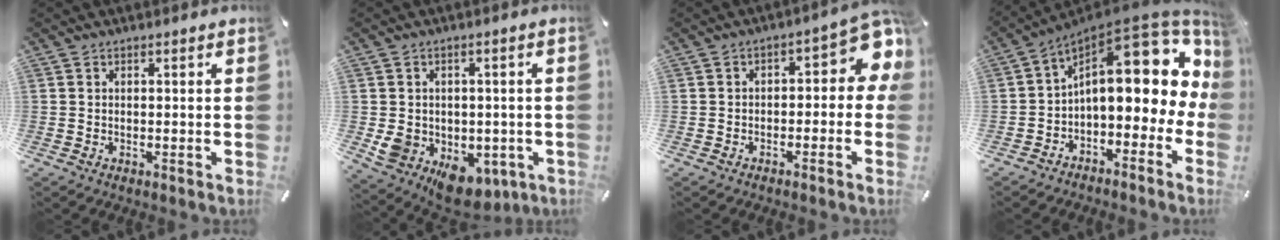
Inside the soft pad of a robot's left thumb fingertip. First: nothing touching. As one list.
[{"total": 9.6, "force": [-2.5, 7.9, 4.8], "torque": [-0.076, -0.004, -0.035]}, {"total": 8.2, "force": [1.3, 4.6, 6.6], "torque": [-0.082, -0.012, 0.020]}, {"total": 18.3, "force": [5.2, 9.4, 14.8], "torque": [-0.203, -0.054, 0.085]}]